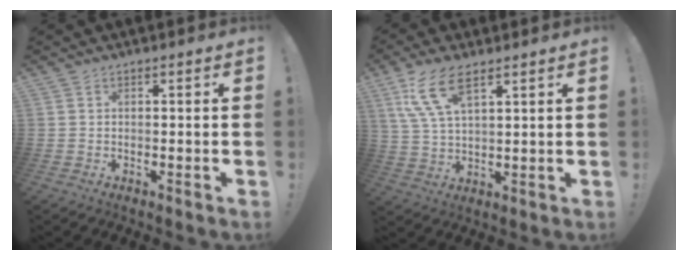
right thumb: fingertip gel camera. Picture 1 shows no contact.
{"total": 11.5, "force": [6.4, 4.2, 8.7], "torque": [-0.178, -0.019, 0.117]}